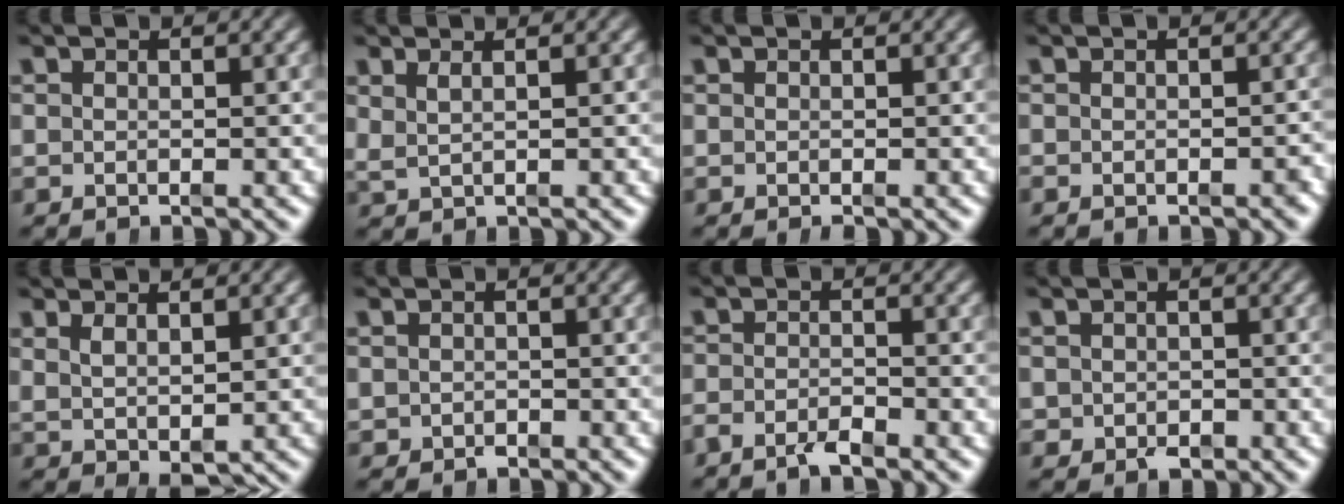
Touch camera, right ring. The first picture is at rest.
{"total": 1.2, "force": [0.9, 0.0, 0.8], "torque": [-0.013, 0.001, 0.024]}
{"total": 0.0}
{"total": 0.8, "force": [-0.7, 0.0, 0.3], "torque": [-0.002, 0.000, -0.010]}
{"total": 2.1, "force": [0.6, 0.5, 2.0], "torque": [-0.027, -0.011, 0.026]}
{"total": 0.7, "force": [-0.3, 0.6, 0.2], "torque": [-0.007, -0.013, 0.006]}
{"total": 2.0, "force": [-1.8, 0.2, 0.9], "torque": [-0.009, -0.003, -0.035]}
{"total": 1.6, "force": [-0.7, 1.3, 0.8], "torque": [-0.014, -0.018, 0.001]}